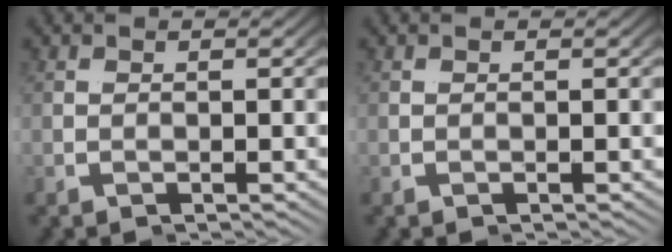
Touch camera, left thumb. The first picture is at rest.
{"total": 0.0}